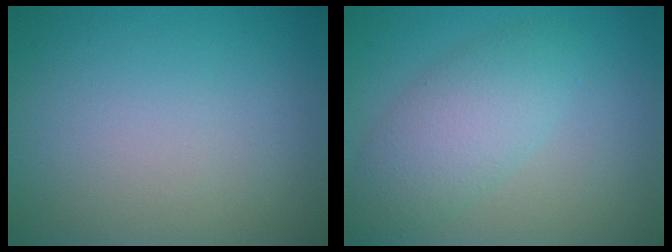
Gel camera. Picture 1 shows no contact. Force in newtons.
{"total": 4.1, "press": 4.1, "slide": 0.2}